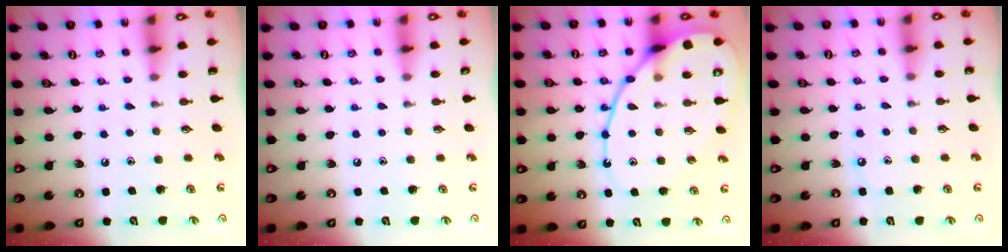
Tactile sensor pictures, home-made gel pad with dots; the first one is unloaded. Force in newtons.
{"total": 4.8, "press": 4.8, "slide": 0.7}
{"total": 15.8, "press": 15.7, "slide": 1.5}
{"total": 2.8, "press": 2.7, "slide": 0.4}